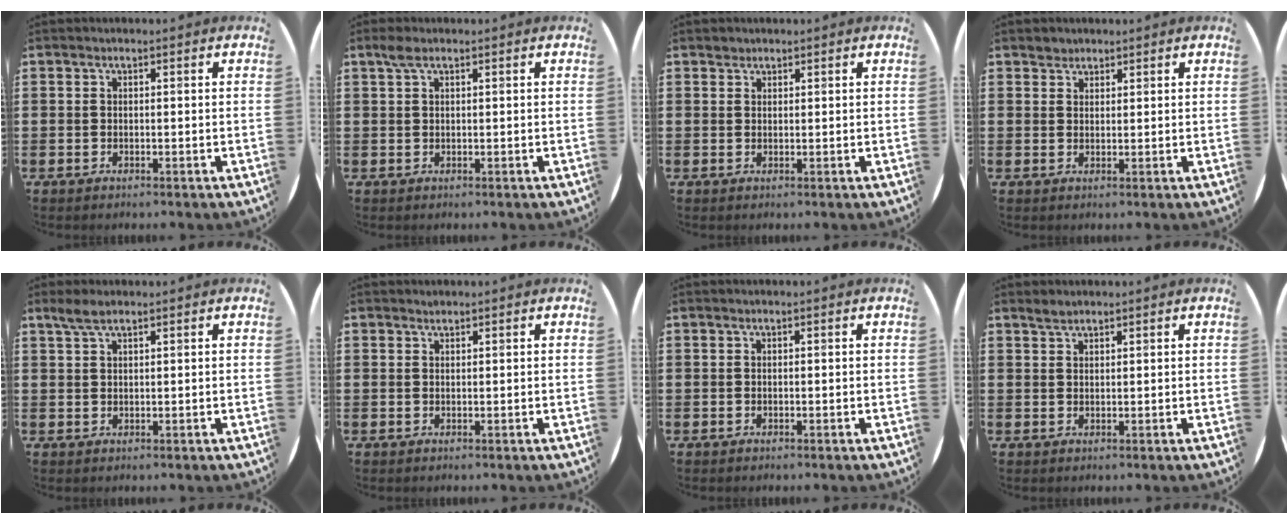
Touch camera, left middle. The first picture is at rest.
{"total": 1.5, "force": [0.9, 0.5, 1.0], "torque": [-0.021, 0.006, 0.015]}
{"total": 0.9, "force": [0.8, 0.4, -0.2], "torque": [0.003, 0.003, 0.016]}
{"total": 1.7, "force": [1.5, 0.7, -0.2], "torque": [0.003, 0.002, 0.030]}
{"total": 2.3, "force": [1.8, 0.6, 1.3], "torque": [-0.027, 0.006, 0.031]}
{"total": 0.5, "force": [0.5, 0.1, -0.1], "torque": [0.004, 0.004, 0.009]}
{"total": 0.0}
{"total": 1.3, "force": [1.3, 0.3, 0.2], "torque": [-0.006, 0.003, 0.024]}